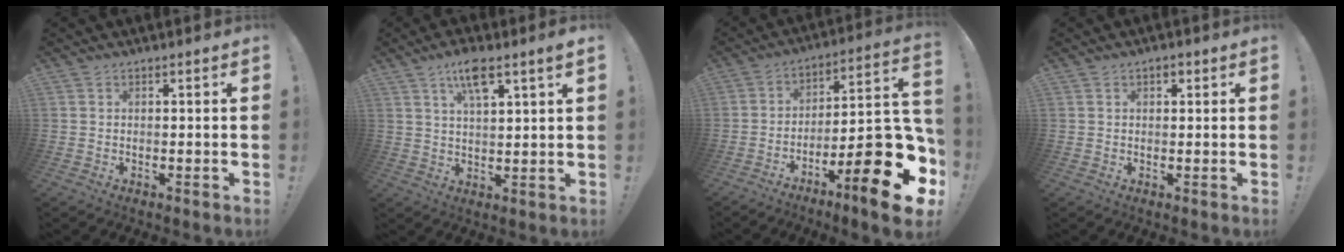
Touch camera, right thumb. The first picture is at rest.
{"total": 8.3, "force": [4.6, 2.2, 6.5], "torque": [-0.106, -0.011, 0.076]}
{"total": 21.6, "force": [-10.0, 4.9, 18.5], "torque": [-0.260, 0.051, -0.161]}
{"total": 1.7, "force": [0.7, 1.1, 1.1], "torque": [-0.020, 0.003, 0.013]}